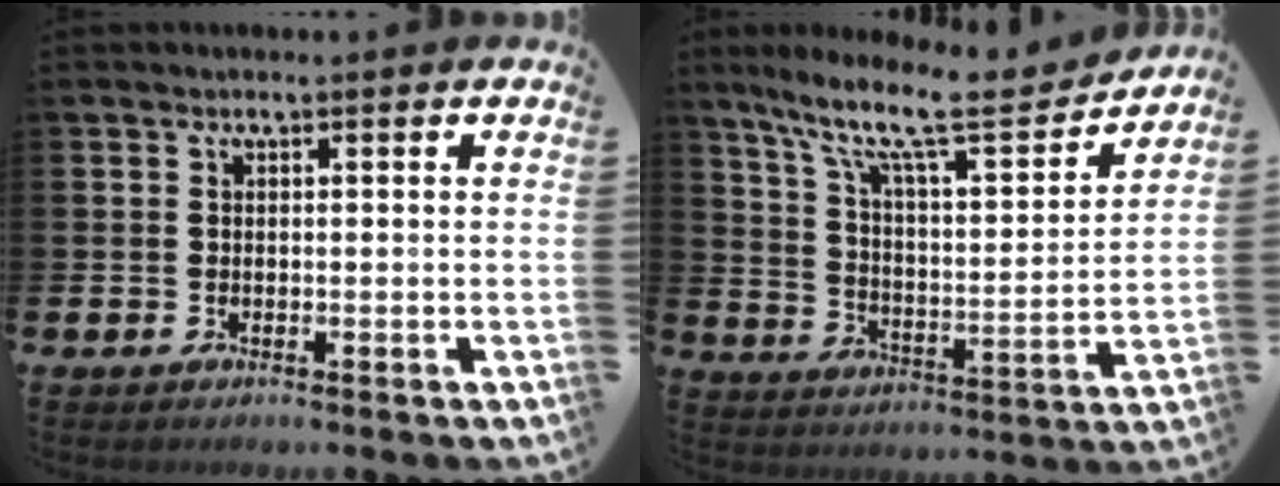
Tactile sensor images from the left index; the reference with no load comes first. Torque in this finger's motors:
{"motor_torque": [1.04, -1.11, 0.37, 0.21]}